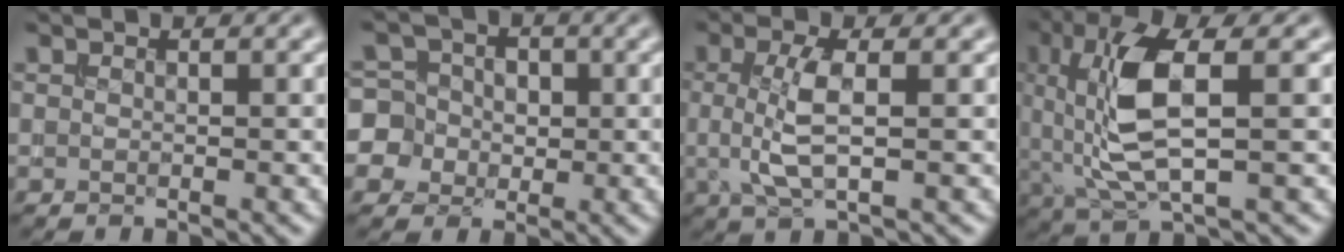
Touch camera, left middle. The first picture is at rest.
{"total": 7.8, "force": [0.4, 7.5, 2.2], "torque": [-0.060, 0.043, -0.010]}
{"total": 3.8, "force": [-0.1, 1.0, 3.7], "torque": [-0.082, 0.003, -0.001]}
{"total": 8.1, "force": [1.1, 2.5, 7.6], "torque": [-0.161, -0.001, 0.023]}